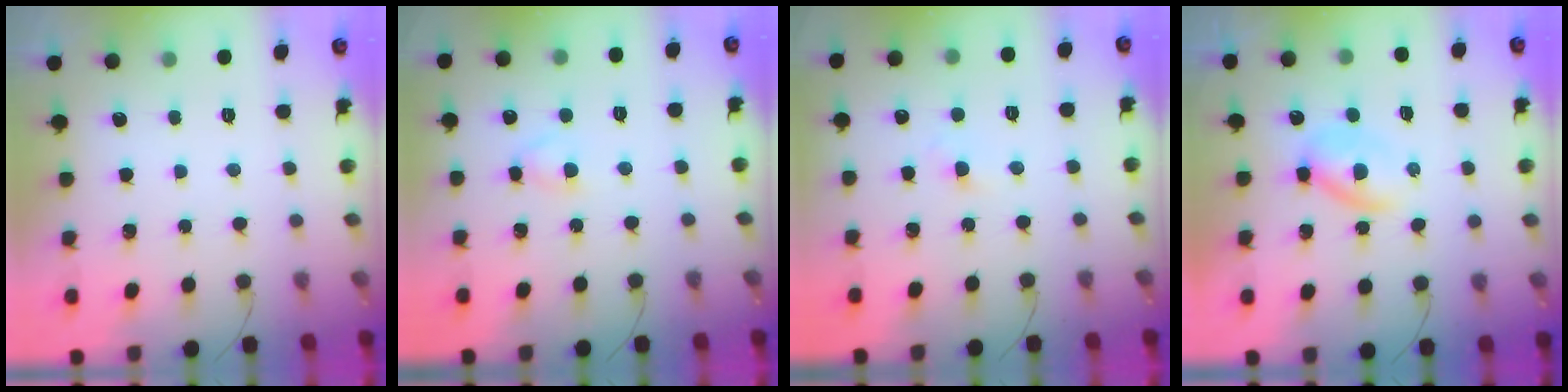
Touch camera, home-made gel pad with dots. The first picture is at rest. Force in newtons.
{"total": 2.7, "press": 2.5, "slide": 1.0}
{"total": 1.9, "press": 1.6, "slide": 1.0}
{"total": 2.8, "press": 2.8, "slide": 0.5}